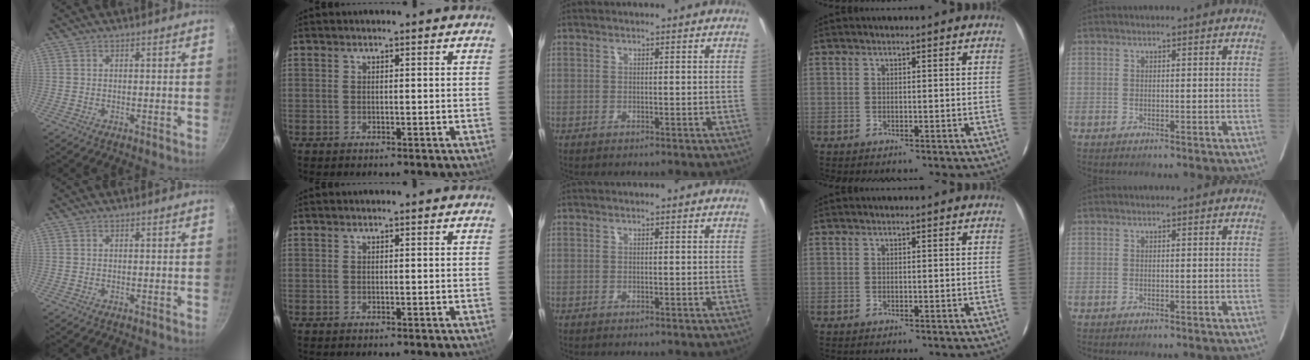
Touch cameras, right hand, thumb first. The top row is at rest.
{}